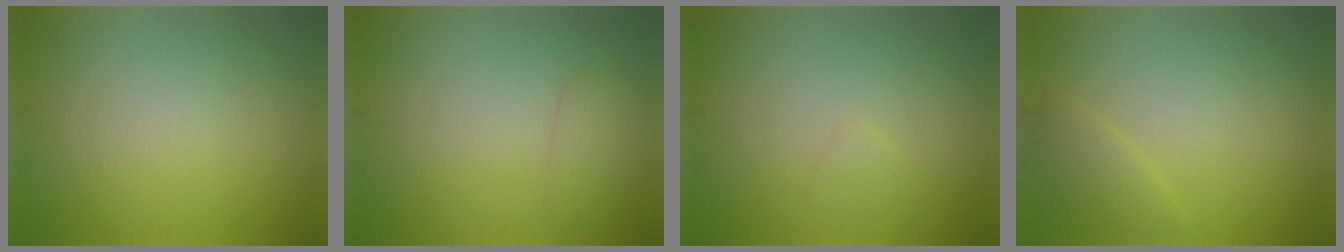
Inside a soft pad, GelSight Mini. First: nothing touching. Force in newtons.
{"total": 1.4, "press": 1.4, "slide": 0.1}
{"total": 0.5, "press": 0.5, "slide": 0.1}
{"total": 1.5, "press": 1.5, "slide": 0.1}